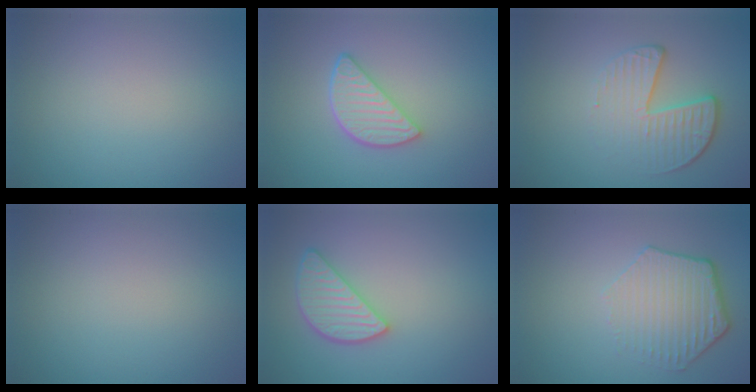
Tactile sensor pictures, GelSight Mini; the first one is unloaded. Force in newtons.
{"total": 3.7, "press": 3.0, "slide": 2.2}
{"total": 4.5, "press": 3.0, "slide": 3.4}
{"total": 0.0}
{"total": 3.5, "press": 3.0, "slide": 1.7}
{"total": 4.3, "press": 3.5, "slide": 2.6}